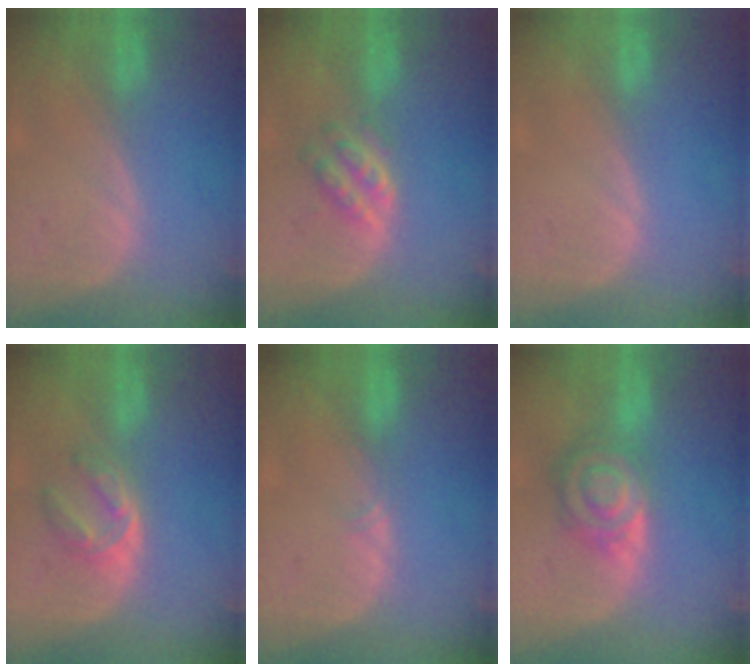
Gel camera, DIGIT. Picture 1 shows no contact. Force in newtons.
{"total": 4.2, "press": 4.2, "slide": 0.1}
{"total": 0.0}
{"total": 5.1, "press": 4.7, "slide": 1.9}
{"total": 1.1, "press": 1.0, "slide": 0.6}
{"total": 8.1, "press": 7.0, "slide": 3.9}